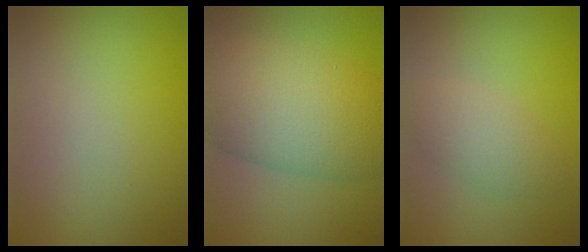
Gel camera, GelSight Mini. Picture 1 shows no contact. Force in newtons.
{"total": 9.5, "press": 9.5, "slide": 0.3}
{"total": 2.7, "press": 2.7, "slide": 0.2}